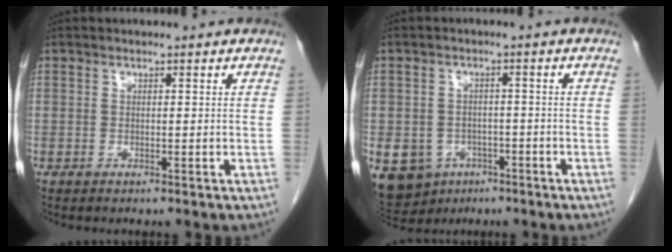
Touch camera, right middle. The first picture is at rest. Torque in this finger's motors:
{"motor_torque": [1.13, -1.01, 0.49, 0.09]}